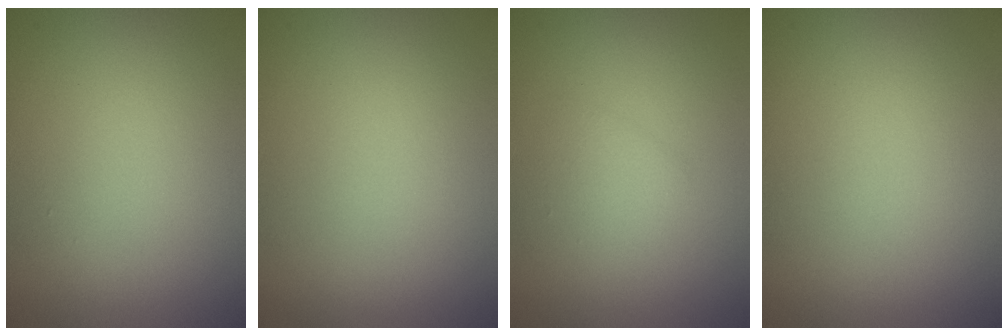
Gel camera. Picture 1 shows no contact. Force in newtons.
{"total": 0.0}
{"total": 1.4, "press": 1.4, "slide": 0.0}
{"total": 0.0}